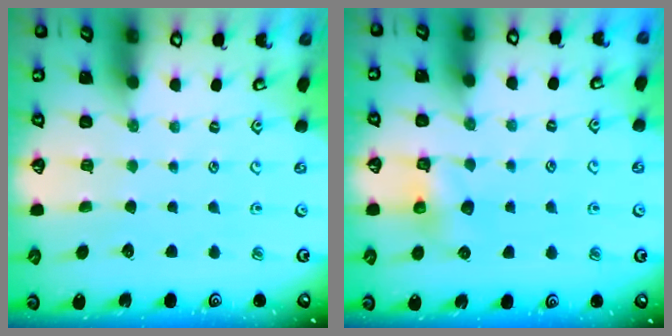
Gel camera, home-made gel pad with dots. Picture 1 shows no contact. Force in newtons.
{"total": 6.5, "press": 6.5, "slide": 0.5}